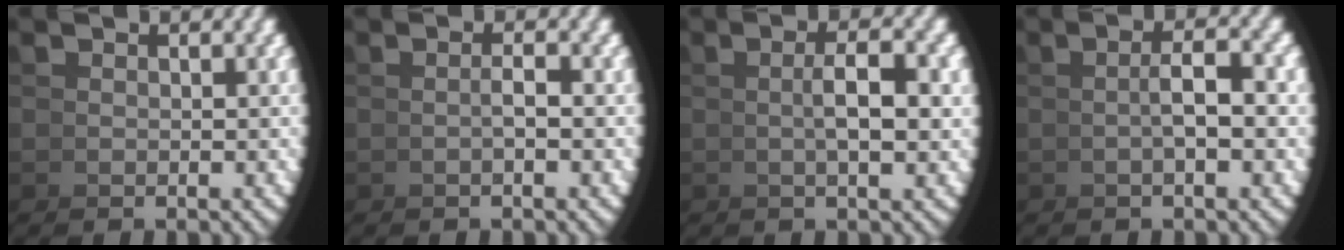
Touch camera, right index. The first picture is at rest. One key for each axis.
{"total": 1.0, "fx": -0.5, "fy": -0.2, "fz": 0.9, "tx": -0.011, "ty": 0.007, "tz": -0.008}
{"total": 2.9, "fx": 0.7, "fy": 0.3, "fz": 2.8, "tx": -0.034, "ty": 0.014, "tz": 0.008}
{"total": 2.4, "fx": 0.2, "fy": 0.2, "fz": 2.4, "tx": -0.025, "ty": 0.020, "tz": -0.001}